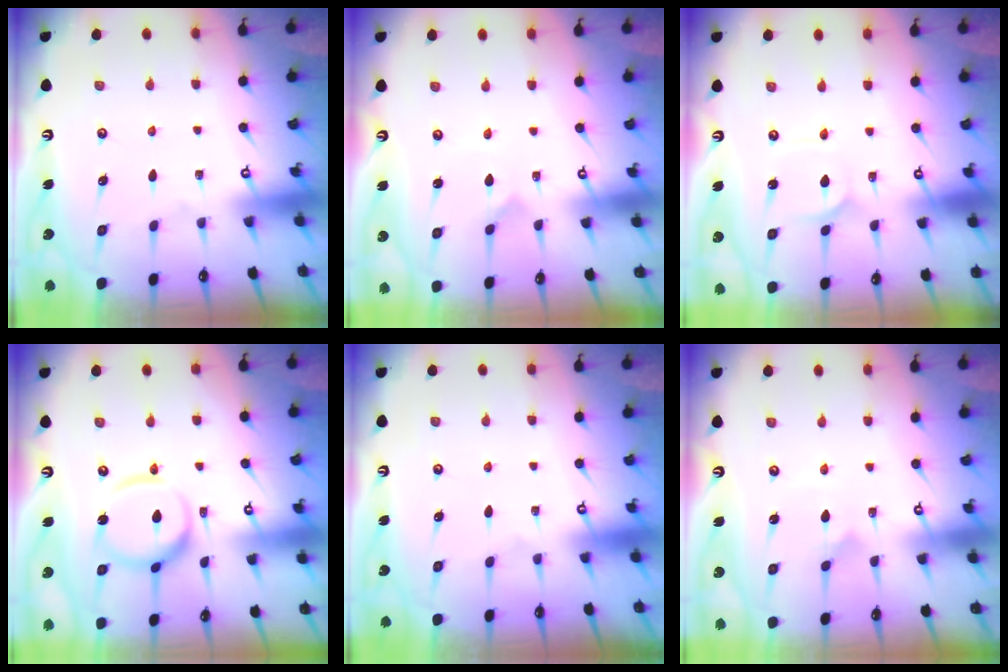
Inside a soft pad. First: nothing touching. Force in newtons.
{"total": 0.0}
{"total": 2.5, "press": 2.5, "slide": 0.1}
{"total": 13.5, "press": 13.4, "slide": 1.4}
{"total": 0.0}
{"total": 4.2, "press": 4.2, "slide": 0.3}